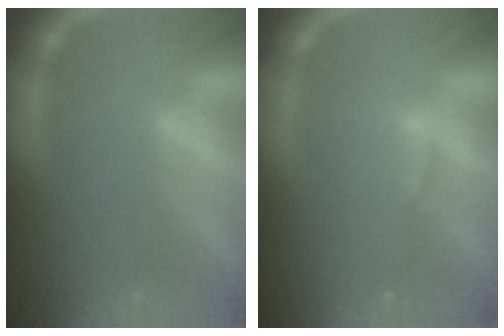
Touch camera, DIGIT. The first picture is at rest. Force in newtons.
{"total": 1.9}